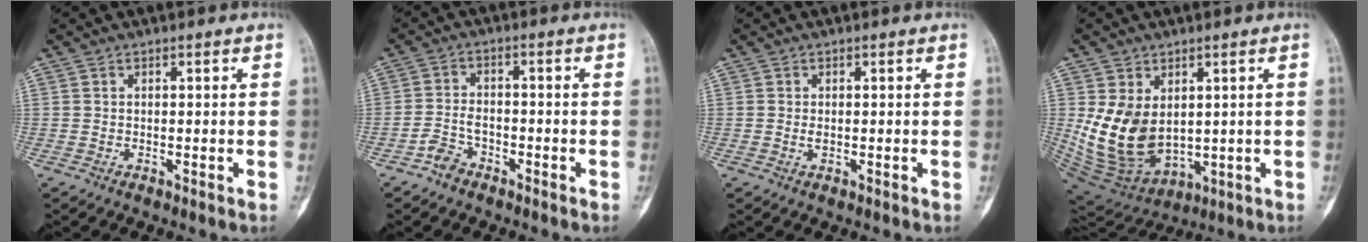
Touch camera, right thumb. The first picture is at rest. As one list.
[{"total": 4.0, "force": [-2.9, 2.3, 1.6], "torque": [-0.028, 0.022, -0.054]}, {"total": 0.9, "force": [-0.2, 0.4, 0.7], "torque": [-0.013, -0.001, -0.005]}, {"total": 13.9, "force": [1.4, 9.6, 9.9], "torque": [-0.156, -0.020, 0.057]}]